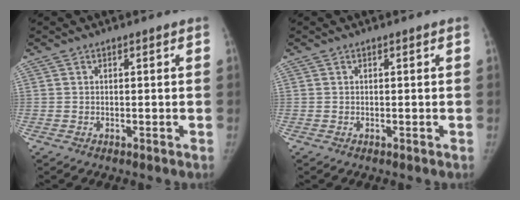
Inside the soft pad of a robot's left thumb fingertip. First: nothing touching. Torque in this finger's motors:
{"motor_torque": [0.13, -0.09, 0.12, -0.05, 0.07]}